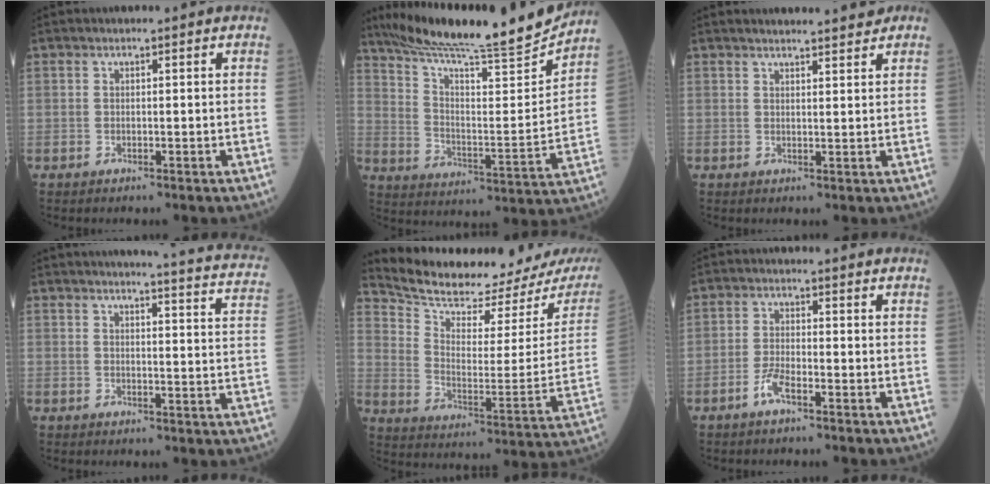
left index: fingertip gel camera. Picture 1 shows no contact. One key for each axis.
{"total": 21.3, "fx": 19.3, "fy": -0.3, "fz": 8.9, "tx": -0.154, "ty": -0.037, "tz": 0.296}
{"total": 7.7, "fx": 7.1, "fy": 1.1, "fz": 2.7, "tx": -0.035, "ty": 0.009, "tz": 0.084}
{"total": 14.9, "fx": 14.2, "fy": -0.1, "fz": 4.6, "tx": -0.047, "ty": -0.081, "tz": 0.135}
{"total": 19.8, "fx": 18.7, "fy": 2.2, "fz": 6.3, "tx": -0.110, "ty": -0.073, "tz": 0.265}
{"total": 3.2, "fx": -2.1, "fy": 0.6, "fz": 2.4, "tx": -0.054, "ty": -0.001, "tz": -0.043}